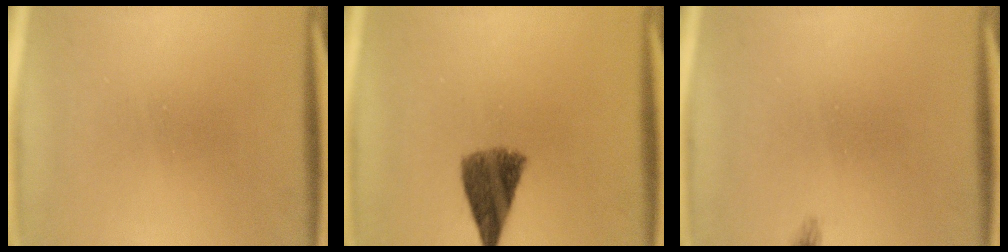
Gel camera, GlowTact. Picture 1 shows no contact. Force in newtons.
{"total": 8.8}
{"total": 0.9}